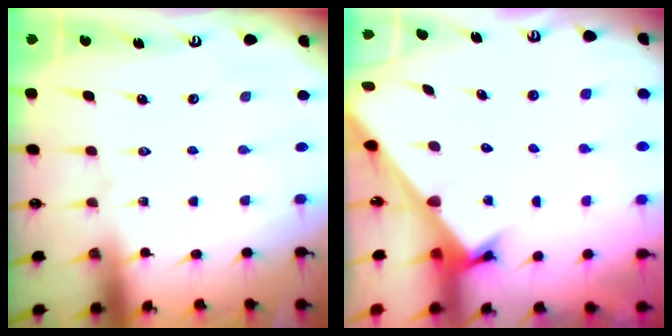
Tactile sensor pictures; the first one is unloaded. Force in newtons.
{"total": 2.7, "press": 2.7, "slide": 0.3}